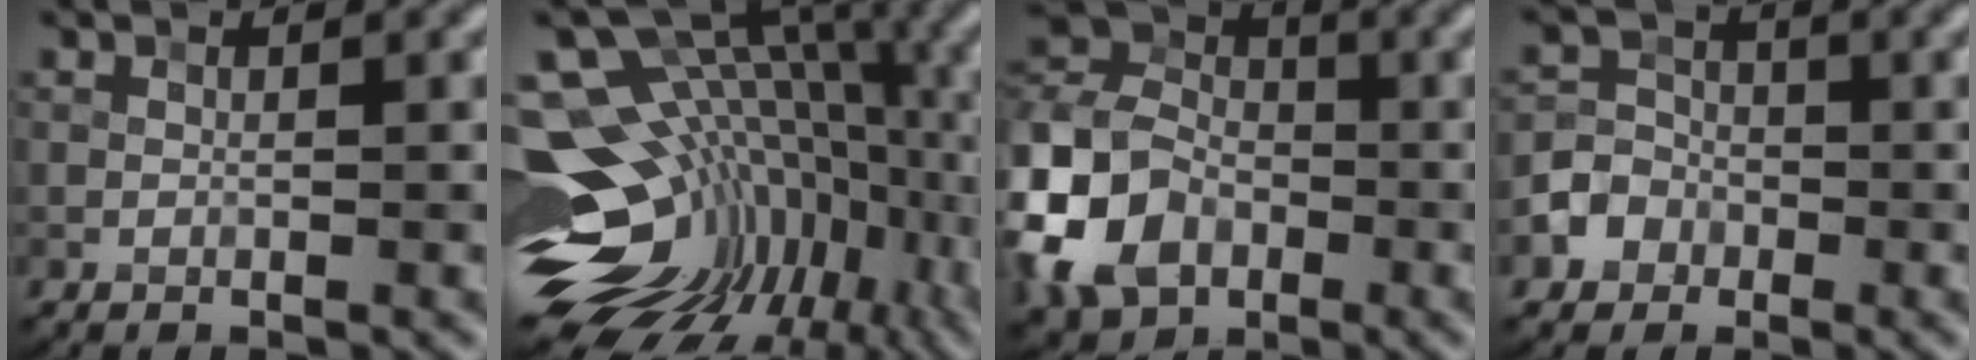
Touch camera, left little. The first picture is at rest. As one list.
[{"total": 16.1, "force": [-2.6, 11.1, 11.4], "torque": [-0.168, 0.015, -0.010]}, {"total": 9.8, "force": [-4.0, 7.1, 5.4], "torque": [-0.125, 0.002, -0.099]}, {"total": 3.4, "force": [-1.6, 2.9, 0.7], "torque": [0.005, 0.002, -0.034]}]